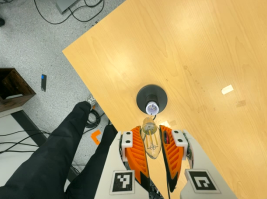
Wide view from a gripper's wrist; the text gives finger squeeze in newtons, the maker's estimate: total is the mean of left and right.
{"total": 21.1, "left": 25.0, "right": 17.1}